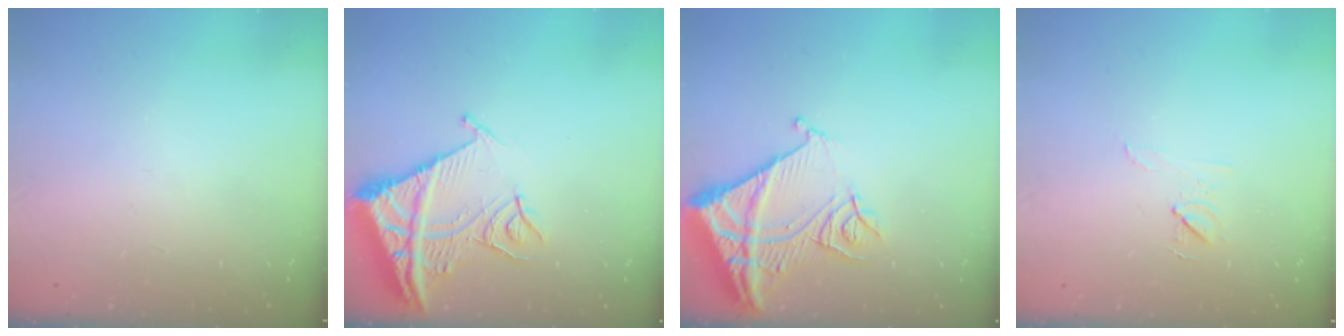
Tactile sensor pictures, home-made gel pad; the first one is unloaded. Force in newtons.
{"total": 14.1, "press": 14.0, "slide": 1.6}
{"total": 14.7, "press": 14.6, "slide": 1.6}
{"total": 5.9, "press": 5.9, "slide": 0.9}